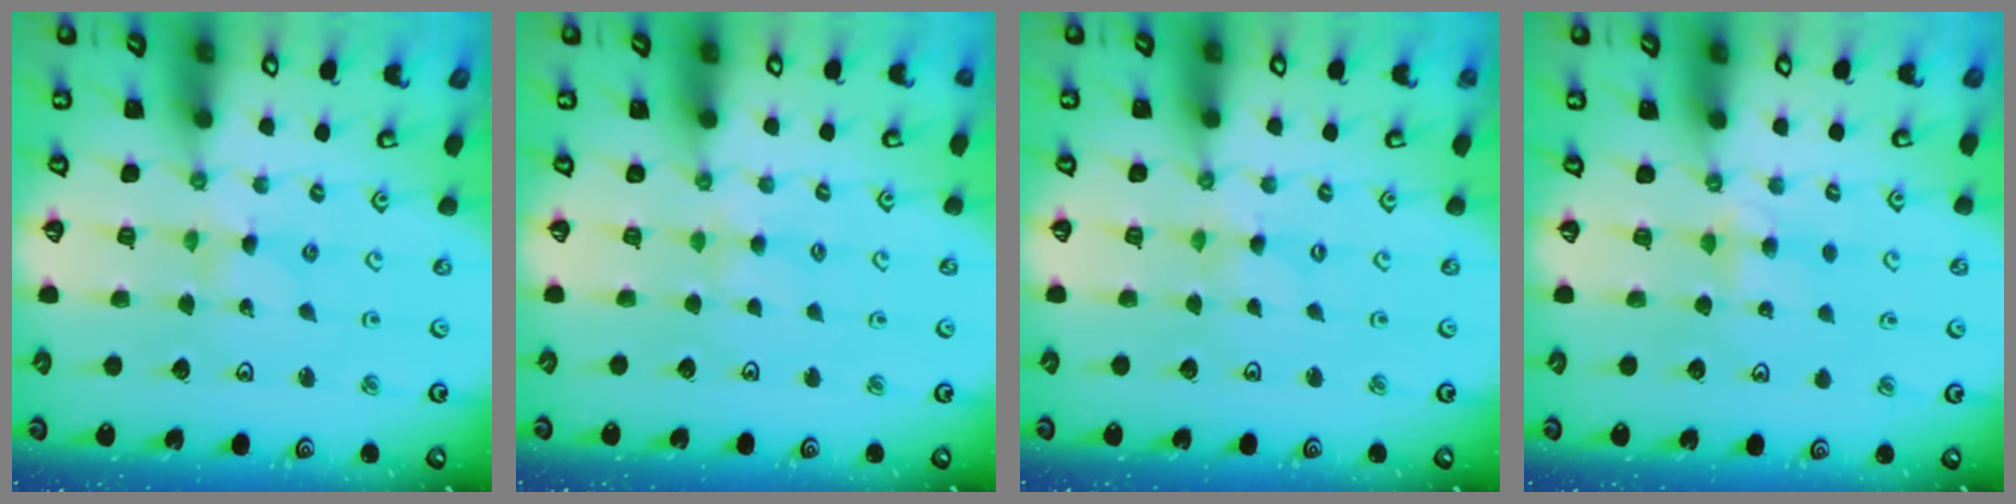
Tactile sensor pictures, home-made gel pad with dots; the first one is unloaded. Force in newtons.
{"total": 3.1, "press": 3.1, "slide": 0.3}
{"total": 0.0}
{"total": 4.7, "press": 4.6, "slide": 0.7}